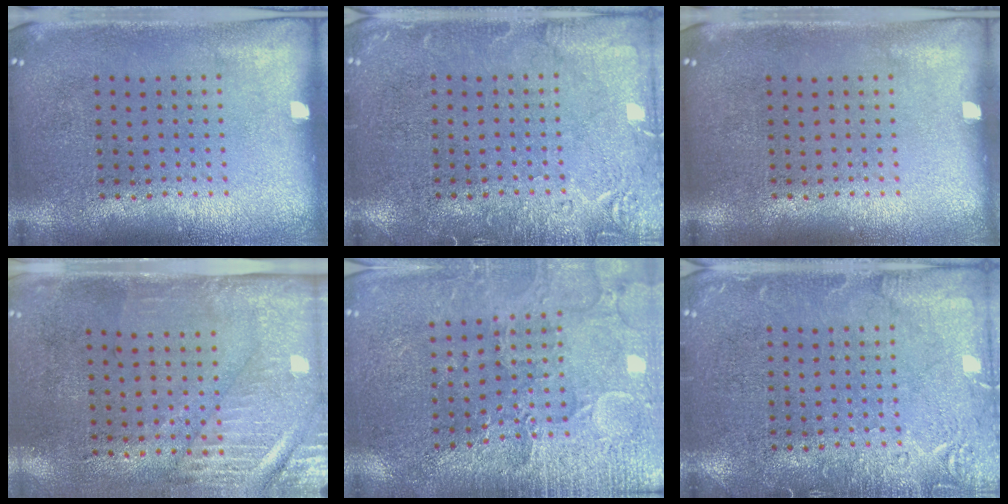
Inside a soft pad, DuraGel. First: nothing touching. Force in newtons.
{"total": 2.9, "press": 2.9, "slide": 0.4}
{"total": 0.0}
{"total": 3.0, "press": 2.4, "slide": 1.6}
{"total": 3.2, "press": 3.2, "slide": 0.3}
{"total": 2.9, "press": 2.9, "slide": 0.4}